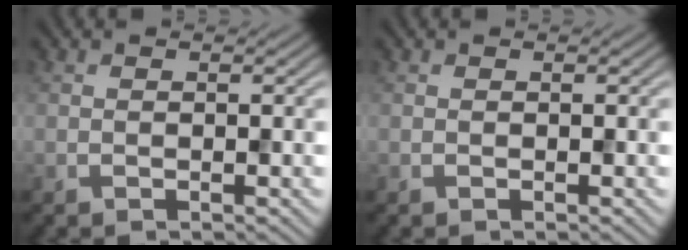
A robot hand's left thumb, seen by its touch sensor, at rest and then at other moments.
{"total": 0.0}